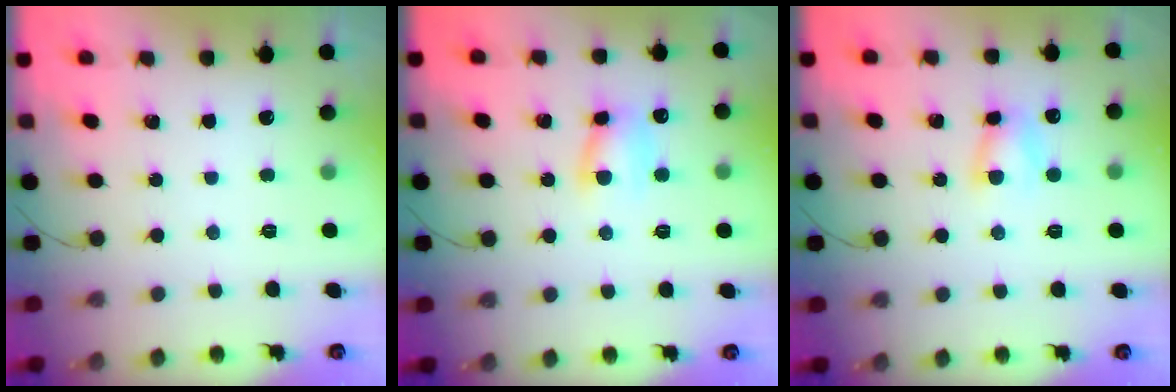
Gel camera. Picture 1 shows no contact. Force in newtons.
{"total": 6.9, "press": 6.9, "slide": 0.5}
{"total": 5.2, "press": 5.2, "slide": 0.7}